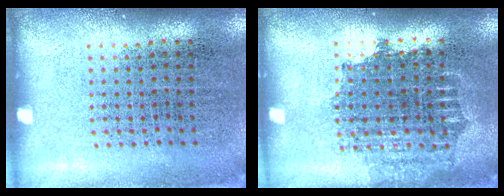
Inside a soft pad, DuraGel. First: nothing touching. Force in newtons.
{"total": 1.6, "press": 1.3, "slide": 0.9}